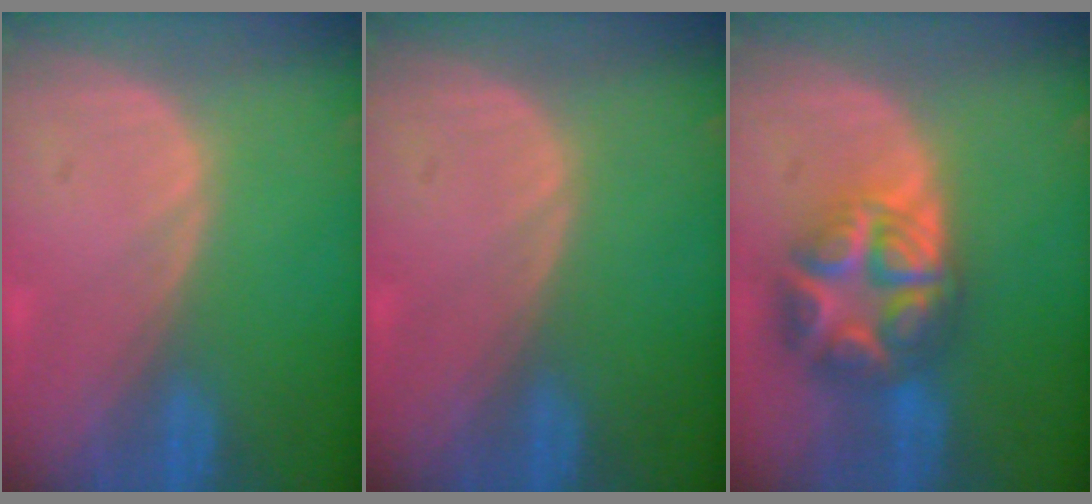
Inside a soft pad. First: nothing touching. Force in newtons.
{"total": 0.0}
{"total": 8.8, "press": 8.8, "slide": 0.6}